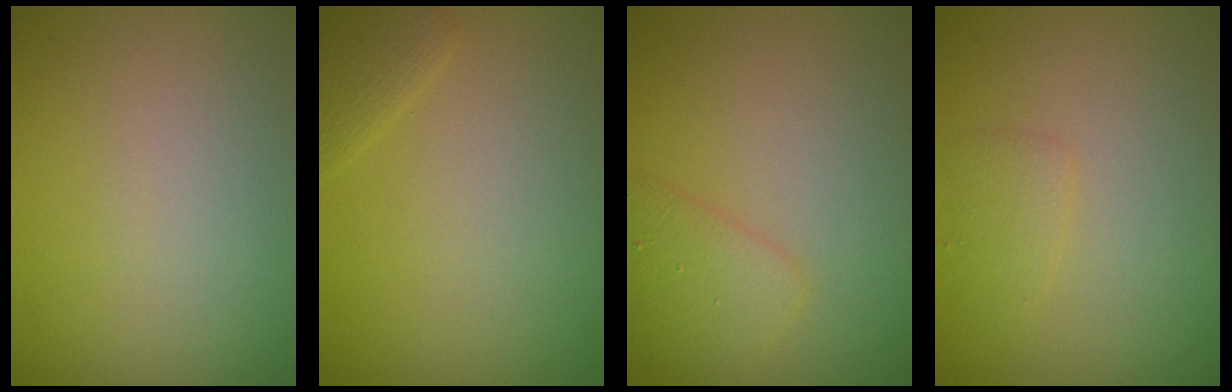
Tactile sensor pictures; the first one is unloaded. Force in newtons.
{"total": 1.2, "press": 1.2, "slide": 0.0}
{"total": 2.4, "press": 2.4, "slide": 0.2}
{"total": 1.2, "press": 1.2, "slide": 0.1}